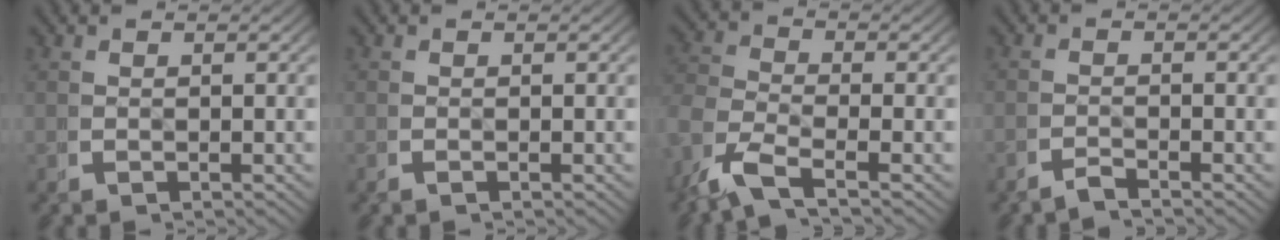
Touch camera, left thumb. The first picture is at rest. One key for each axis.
{"total": 0.0}
{"total": 6.1, "fx": -2.8, "fy": 3.4, "fz": 4.1, "tx": -0.108, "ty": -0.023, "tz": -0.048}
{"total": 1.4, "fx": -1.4, "fy": 0.0, "fz": 0.4, "tx": -0.004, "ty": 0.000, "tz": -0.034}